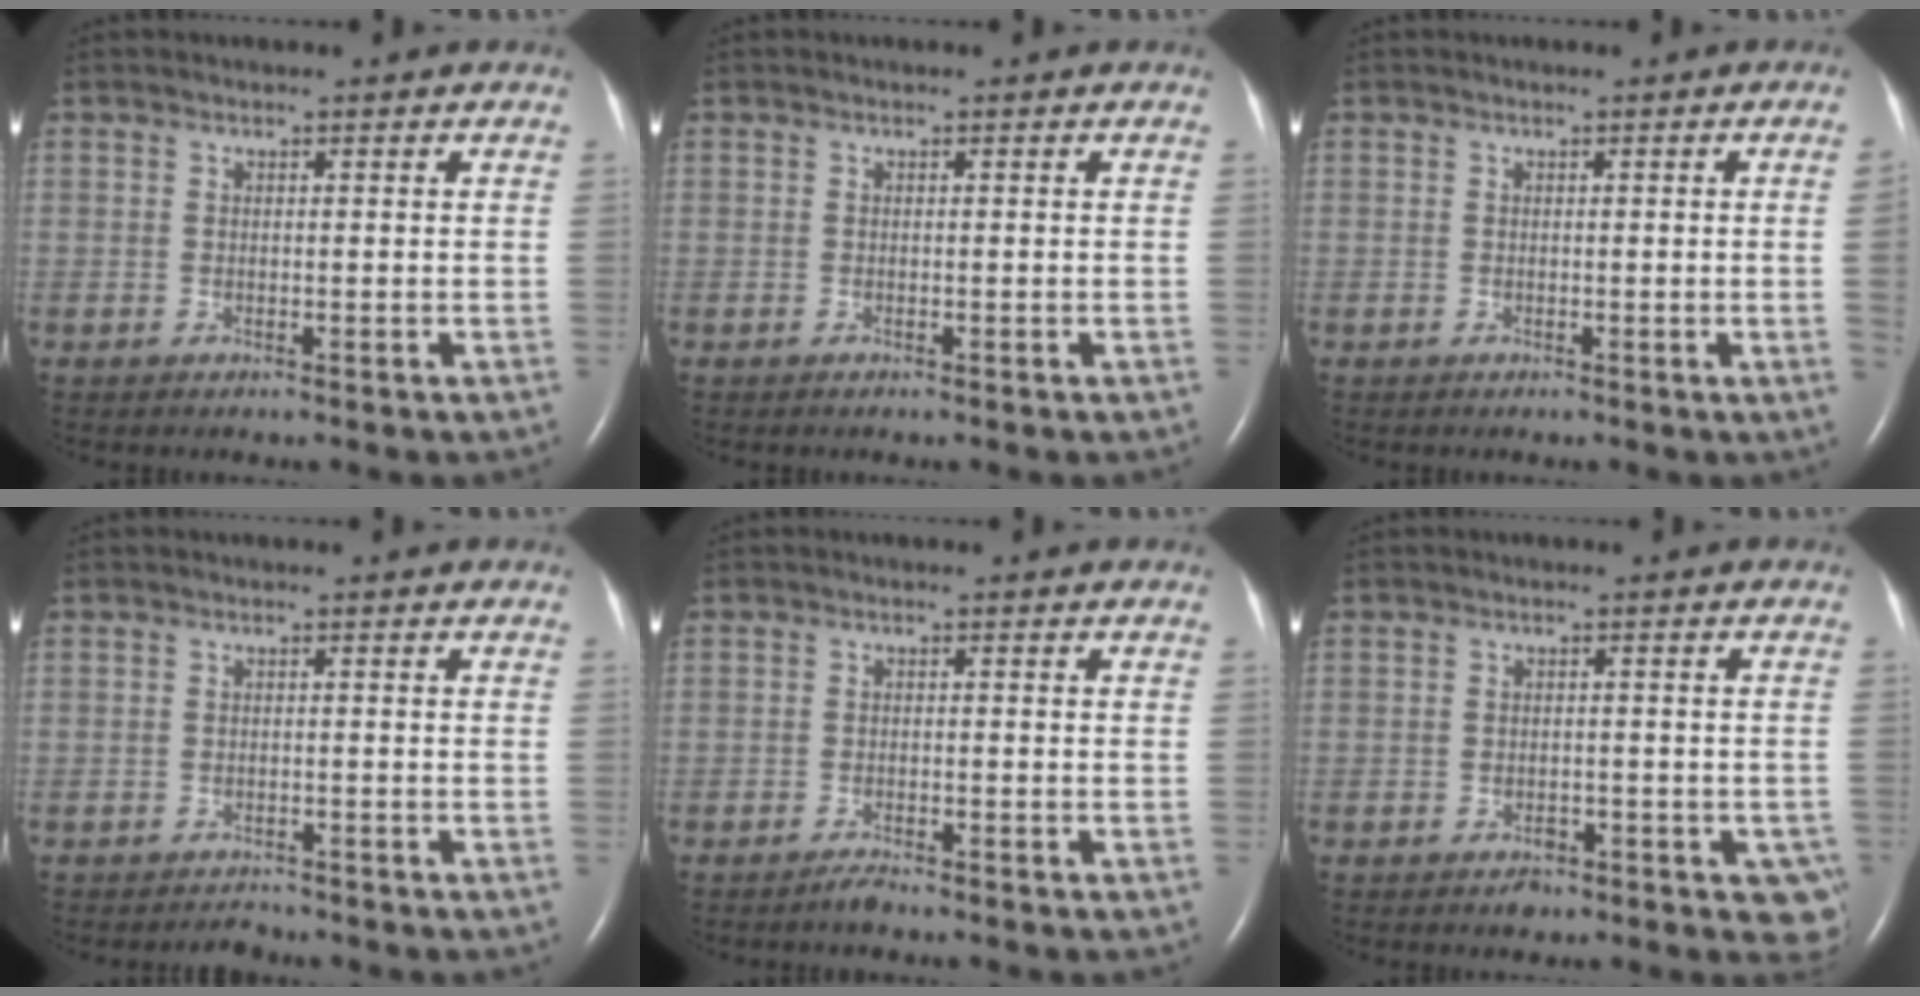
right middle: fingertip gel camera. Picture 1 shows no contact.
{"total": 0.0}
{"total": 1.8, "force": [-0.2, -0.8, 1.6], "torque": [-0.019, -0.001, -0.002]}
{"total": 1.3, "force": [-1.2, 0.1, -0.3], "torque": [0.002, -0.007, -0.018]}
{"total": 1.5, "force": [-1.4, 0.2, 0.6], "torque": [-0.019, -0.003, -0.022]}
{"total": 5.3, "force": [-3.1, 2.9, 3.1], "torque": [-0.013, 0.006, -0.038]}